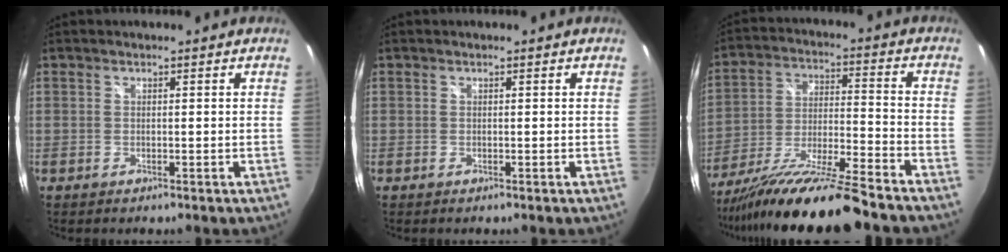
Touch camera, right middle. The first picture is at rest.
{"total": 0.0}
{"total": 19.4, "force": [-16.2, -0.1, 10.7], "torque": [-0.213, -0.045, -0.280]}